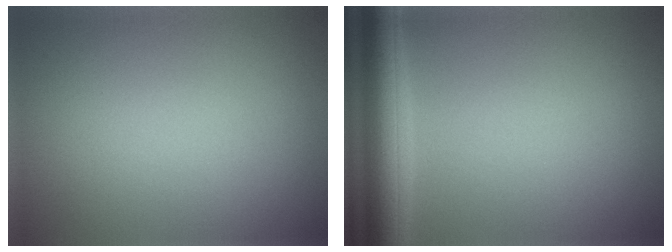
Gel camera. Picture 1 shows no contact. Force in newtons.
{"total": 4.9, "press": 4.9, "slide": 0.3}